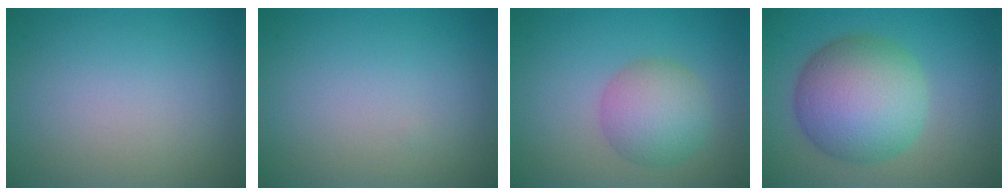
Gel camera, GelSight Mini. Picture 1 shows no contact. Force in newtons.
{"total": 0.0}
{"total": 4.7, "press": 4.7, "slide": 0.2}
{"total": 9.3, "press": 9.3, "slide": 0.1}